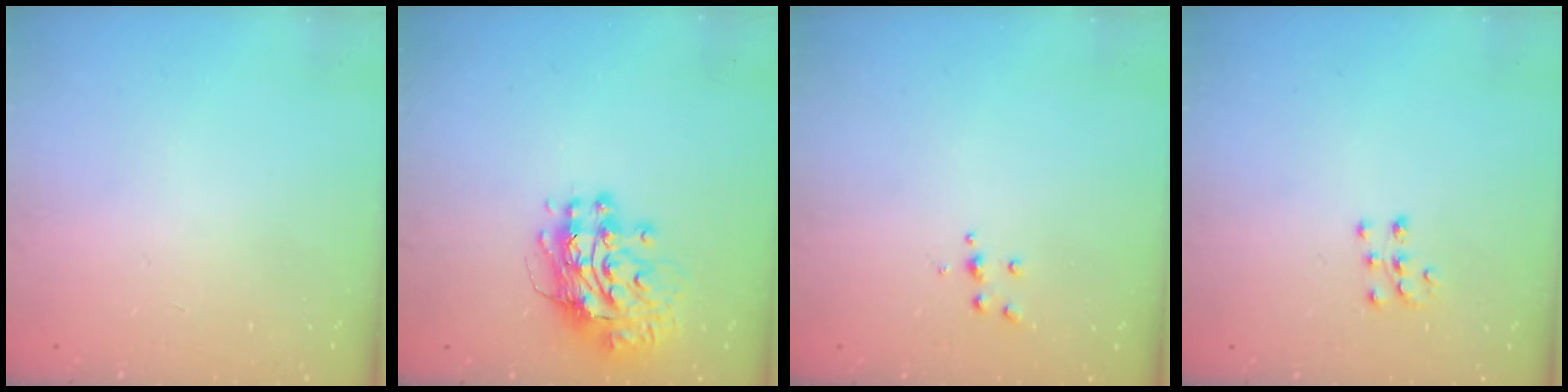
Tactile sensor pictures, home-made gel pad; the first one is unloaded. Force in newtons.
{"total": 12.0, "press": 11.9, "slide": 1.7}
{"total": 4.3, "press": 4.3, "slide": 0.4}
{"total": 7.6, "press": 7.6, "slide": 0.5}